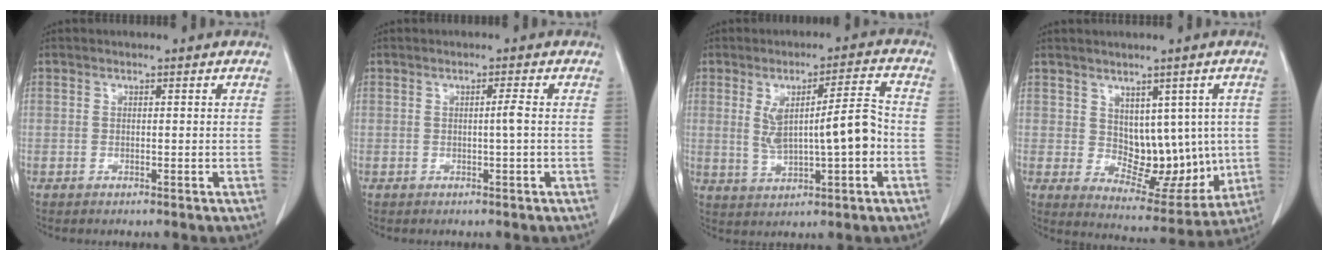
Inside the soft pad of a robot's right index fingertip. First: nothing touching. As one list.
[{"total": 1.3, "force": [-0.2, -0.4, 1.2], "torque": [-0.019, 0.000, -0.003]}, {"total": 9.4, "force": [-0.3, 1.5, 9.2], "torque": [-0.156, 0.017, 0.004]}, {"total": 10.5, "force": [0.7, 6.3, 8.4], "torque": [-0.094, 0.003, 0.034]}]